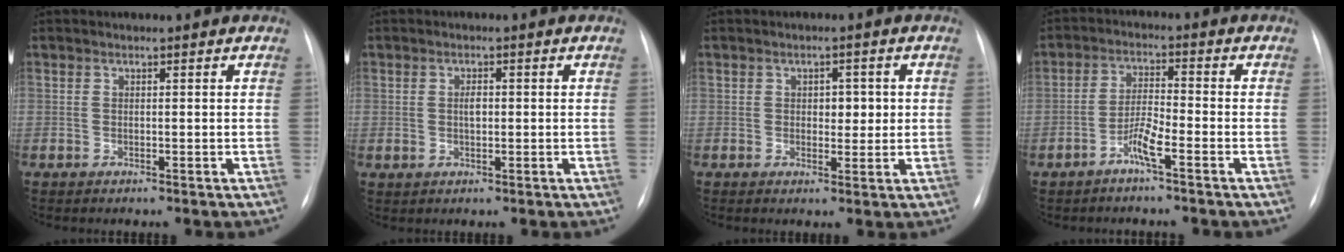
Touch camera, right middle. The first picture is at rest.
{"total": 1.6, "force": [0.2, 0.7, 1.4], "torque": [-0.026, 0.005, 0.003]}
{"total": 3.2, "force": [0.5, 2.1, 2.5], "torque": [-0.026, 0.005, 0.007]}
{"total": 4.0, "force": [-2.5, 0.0, 3.1], "torque": [-0.068, 0.007, -0.053]}